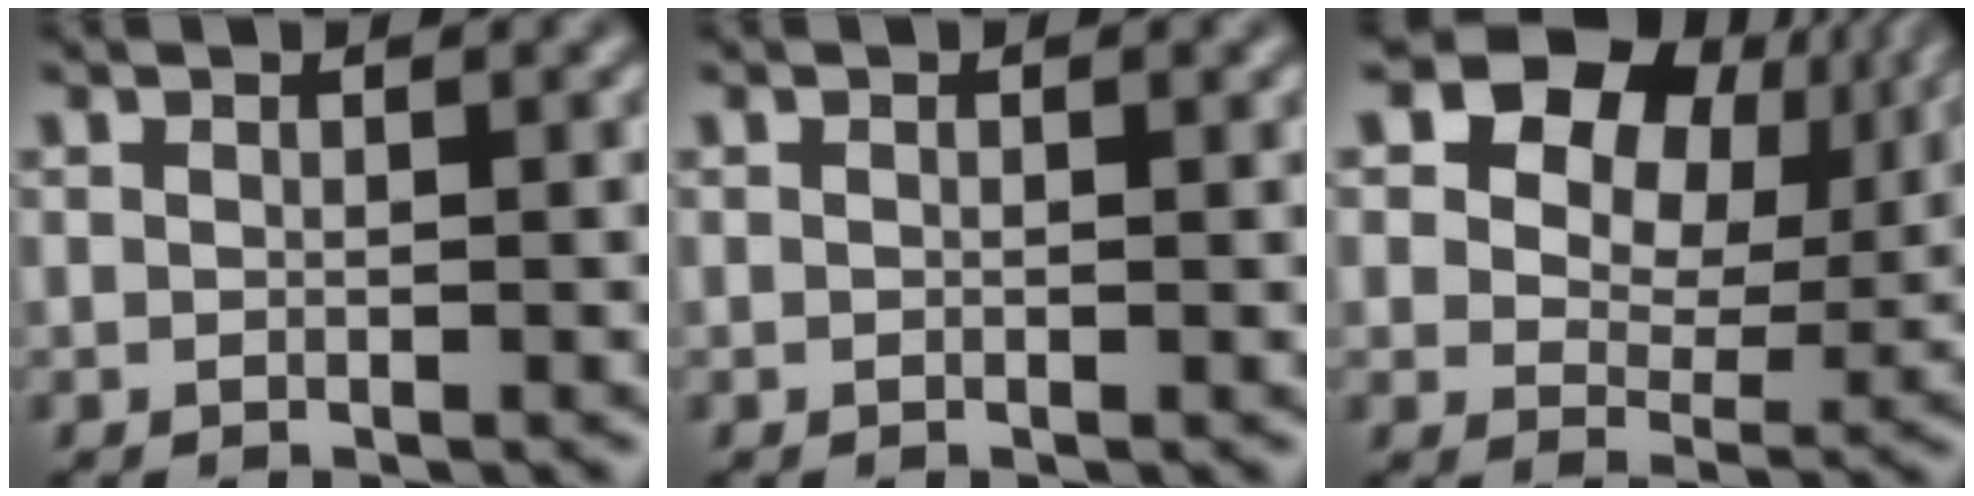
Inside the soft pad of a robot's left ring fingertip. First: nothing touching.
{"total": 0.0}
{"total": 14.6, "force": [7.1, 10.4, 7.4], "torque": [-0.160, 0.049, 0.140]}